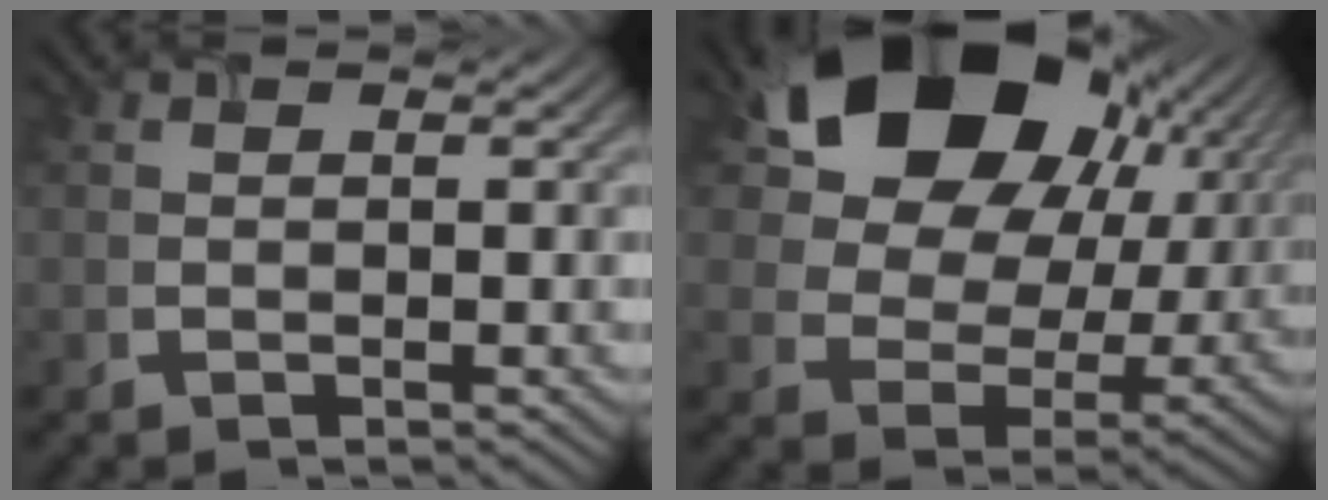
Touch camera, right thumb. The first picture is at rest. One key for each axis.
{"total": 18.7, "fx": 7.9, "fy": 13.2, "fz": 10.7, "tx": -0.190, "ty": 0.014, "tz": 0.145}